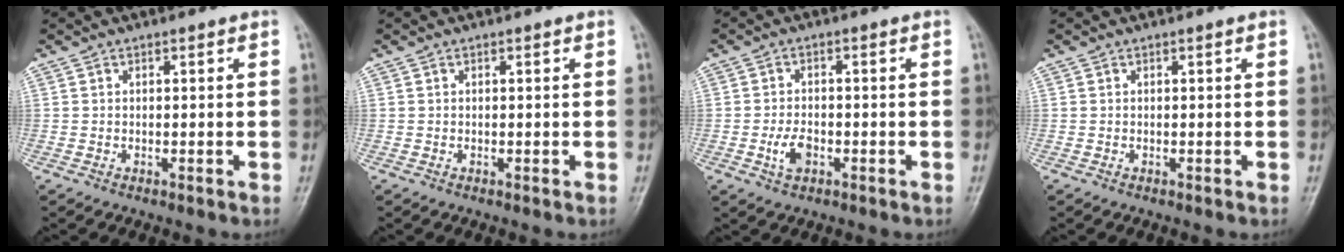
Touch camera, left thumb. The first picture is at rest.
{"total": 0.0}
{"total": 4.1, "force": [-1.4, 2.5, 2.9], "torque": [-0.053, 0.007, -0.025]}
{"total": 0.0}